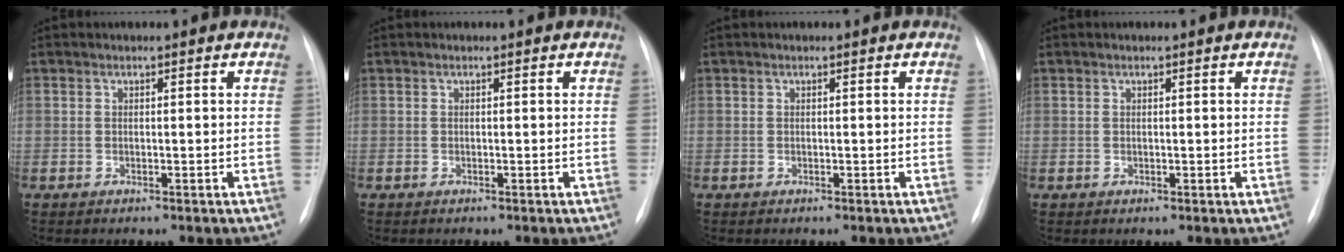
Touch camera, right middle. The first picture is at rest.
{"total": 0.0}
{"total": 0.0}
{"total": 0.0}